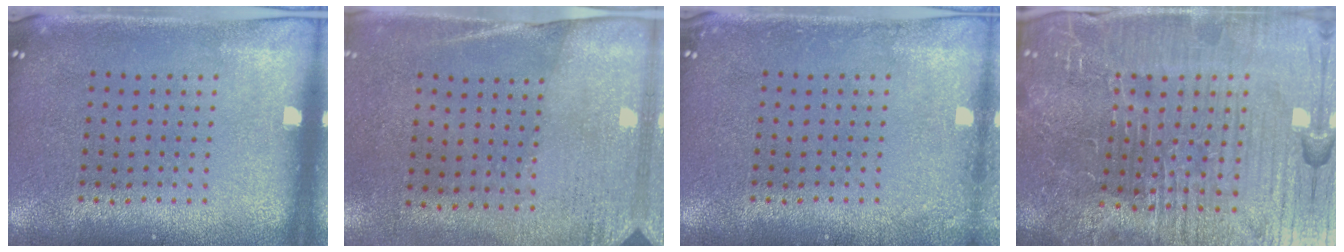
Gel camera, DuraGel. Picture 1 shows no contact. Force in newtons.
{"total": 2.6, "press": 2.3, "slide": 1.3}
{"total": 1.1, "press": 1.1, "slide": 0.1}
{"total": 7.3, "press": 6.6, "slide": 3.3}